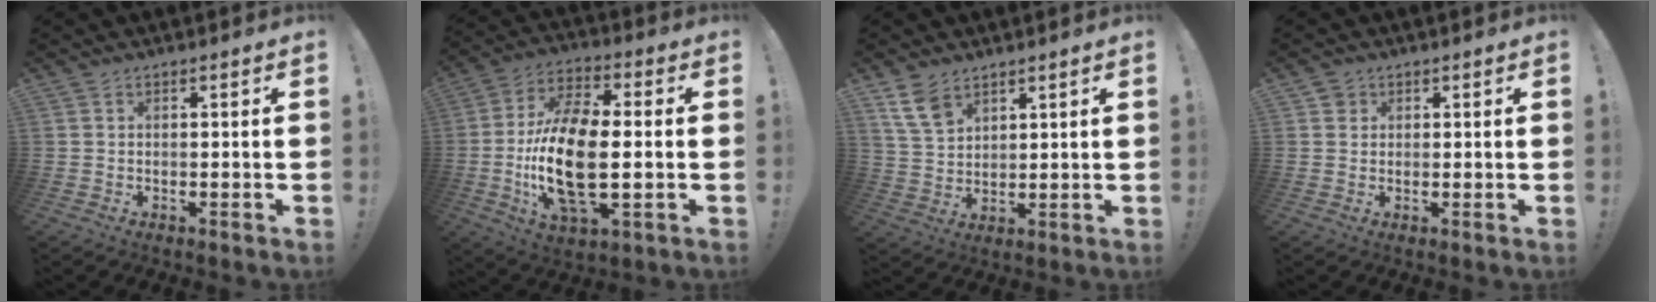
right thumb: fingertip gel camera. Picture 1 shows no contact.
{"total": 19.8, "force": [-2.1, 9.2, 17.4], "torque": [-0.355, -0.005, -0.034]}
{"total": 8.8, "force": [5.8, 5.2, 4.2], "torque": [-0.080, -0.024, 0.118]}
{"total": 2.1, "force": [1.0, 1.7, 0.4], "torque": [0.000, -0.001, 0.017]}